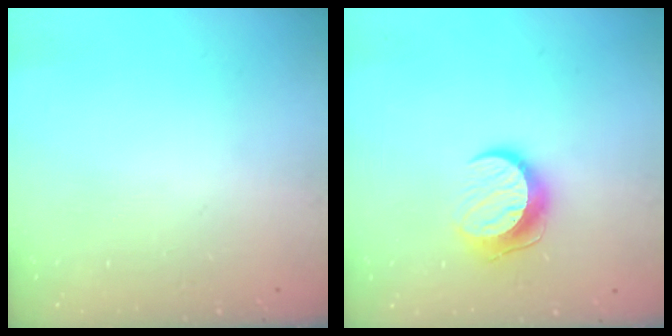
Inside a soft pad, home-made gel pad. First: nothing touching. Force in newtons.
{"total": 9.9, "press": 9.9, "slide": 0.2}